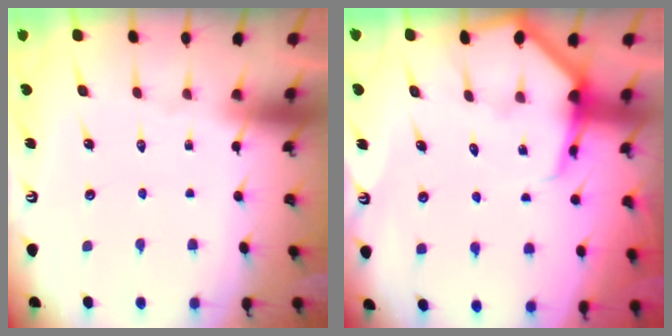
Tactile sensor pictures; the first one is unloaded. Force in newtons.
{"total": 6.3, "press": 6.3, "slide": 0.7}